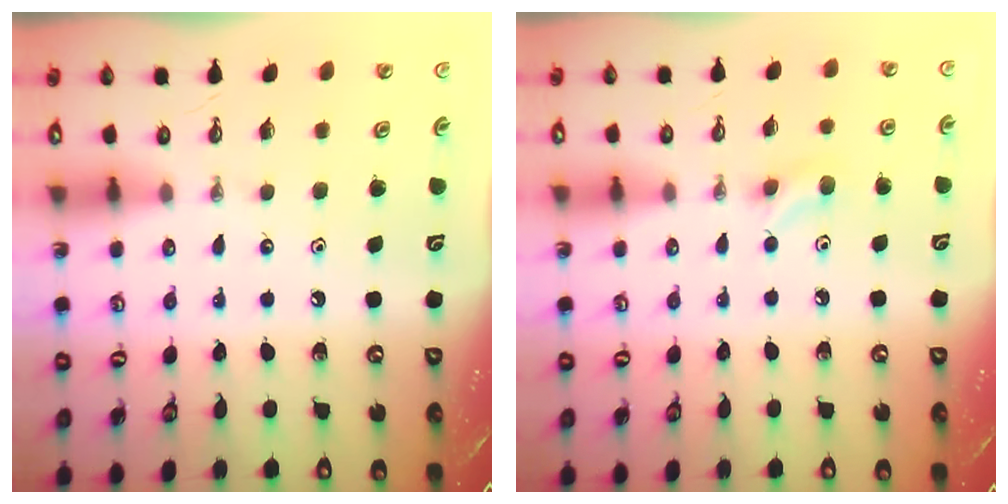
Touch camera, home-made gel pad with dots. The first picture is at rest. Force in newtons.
{"total": 4.7, "press": 4.5, "slide": 1.5}